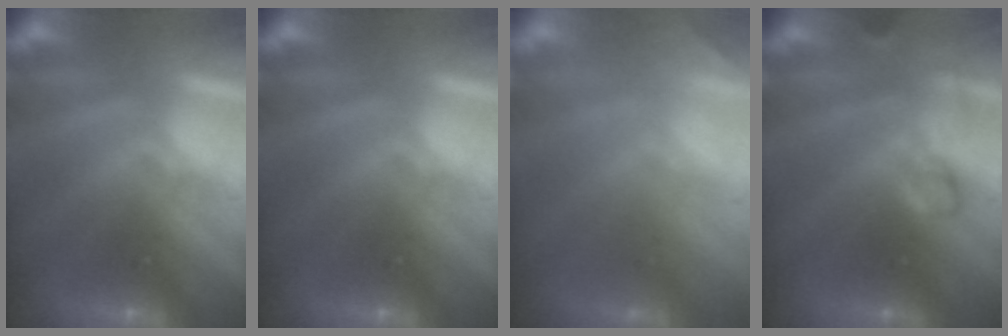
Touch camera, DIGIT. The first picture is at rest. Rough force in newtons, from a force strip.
{"total": 0.0}
{"total": 1.8}
{"total": 2.9}